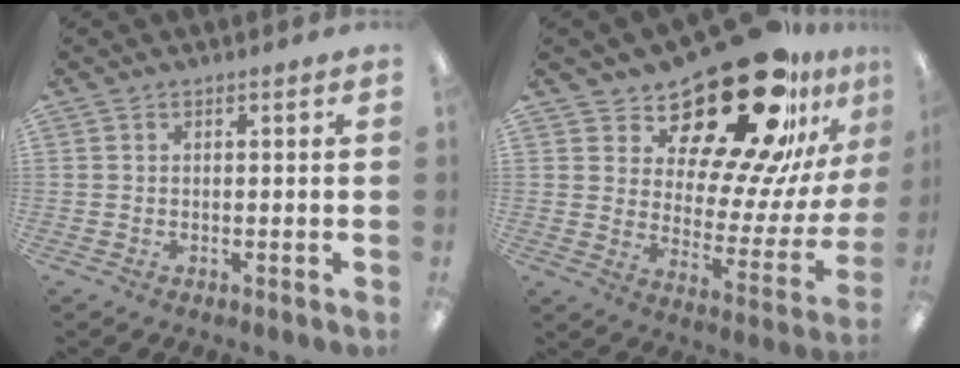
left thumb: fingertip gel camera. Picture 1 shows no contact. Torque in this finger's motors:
{"motor_torque": [0.53, 0.78, 1.39, -1.38, 0.06]}